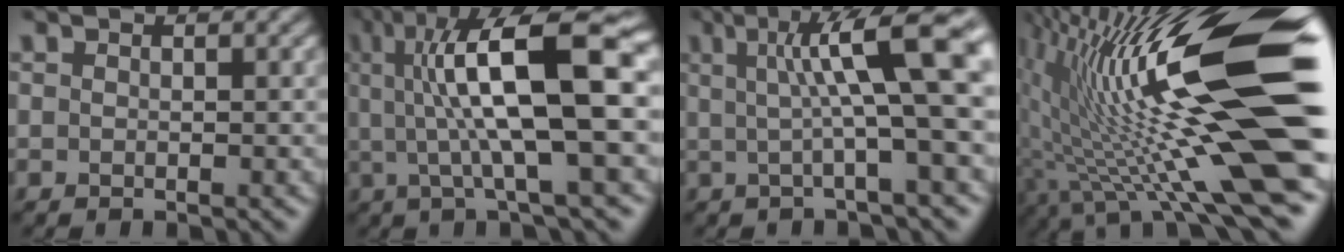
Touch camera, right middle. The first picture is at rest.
{"total": 13.0, "force": [2.1, 3.2, 12.4], "torque": [-0.193, 0.018, 0.035]}
{"total": 10.4, "force": [2.2, 2.0, 9.9], "torque": [-0.129, 0.015, 0.031]}
{"total": 18.8, "force": [1.2, 4.3, 18.2], "torque": [-0.283, 0.024, 0.011]}